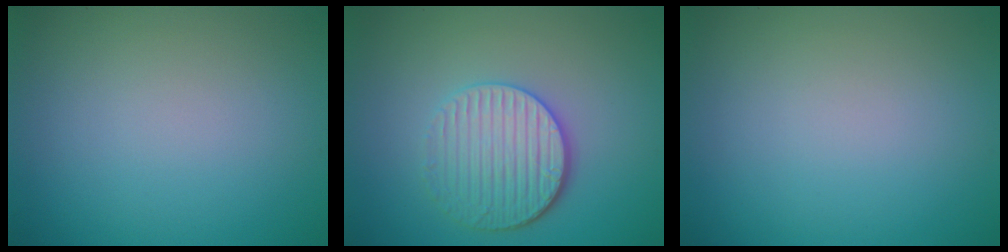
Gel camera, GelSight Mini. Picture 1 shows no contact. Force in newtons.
{"total": 4.3, "press": 3.6, "slide": 2.3}
{"total": 0.0}